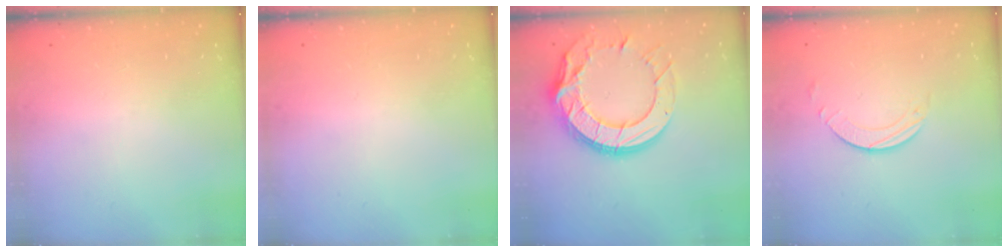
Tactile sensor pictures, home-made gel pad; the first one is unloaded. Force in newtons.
{"total": 0.0}
{"total": 20.2, "press": 20.1, "slide": 1.7}
{"total": 1.9, "press": 1.9, "slide": 0.2}